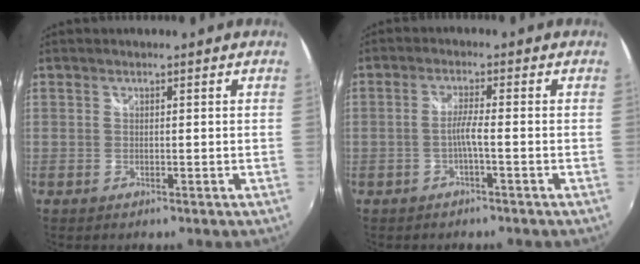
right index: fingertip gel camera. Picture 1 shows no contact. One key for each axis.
{"total": 2.5, "fx": -1.1, "fy": -0.4, "fz": 2.2, "tx": -0.043, "ty": 0.001, "tz": -0.022}